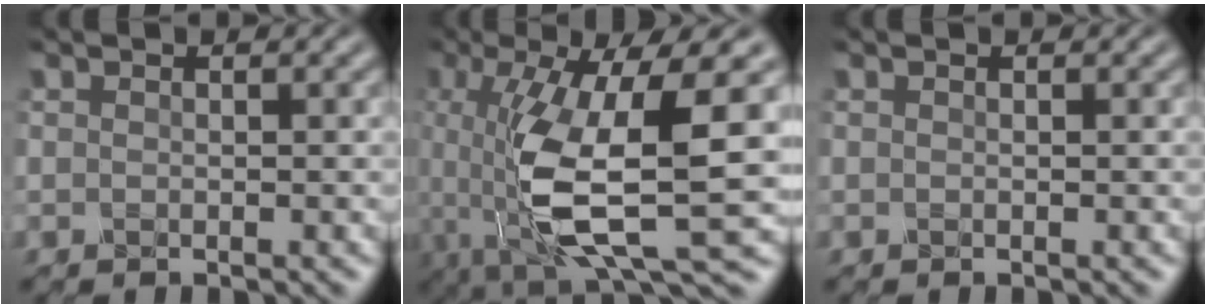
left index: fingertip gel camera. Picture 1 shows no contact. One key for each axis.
{"total": 11.4, "fx": -1.4, "fy": 3.2, "fz": 10.9, "tx": -0.209, "ty": -0.024, "tz": -0.016}
{"total": 0.0}